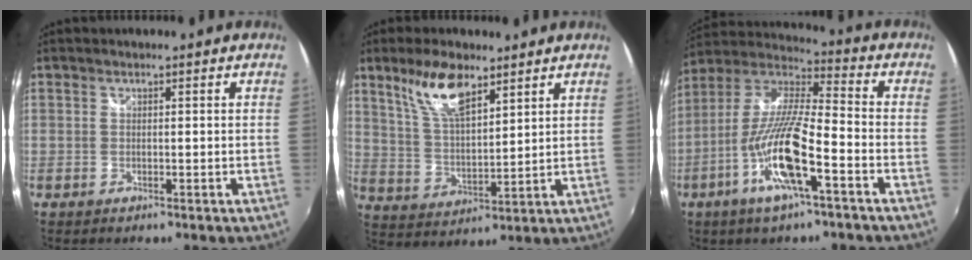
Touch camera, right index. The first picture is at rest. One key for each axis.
{"total": 10.5, "fx": 6.8, "fy": 3.7, "fz": 7.0, "tx": -0.134, "ty": 0.008, "tz": 0.139}
{"total": 16.5, "fx": -7.3, "fy": 2.9, "fz": 14.5, "tx": -0.287, "ty": -0.019, "tz": -0.143}